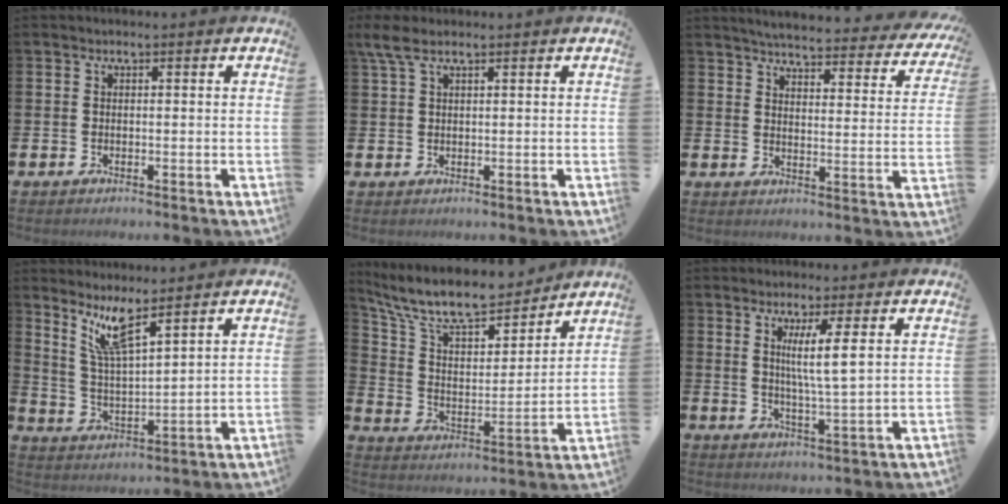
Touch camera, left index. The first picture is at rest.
{"total": 3.6, "force": [2.3, 1.2, 2.4], "torque": [-0.051, 0.003, 0.042]}
{"total": 4.3, "force": [4.1, 0.5, 1.3], "torque": [-0.043, -0.035, 0.064]}
{"total": 7.8, "force": [6.4, 0.9, 4.4], "torque": [-0.103, -0.025, 0.112]}
{"total": 11.0, "force": [9.8, 3.0, 4.0], "torque": [-0.119, -0.061, 0.171]}
{"total": 4.5, "force": [2.7, -0.7, 3.5], "torque": [-0.065, -0.021, 0.040]}